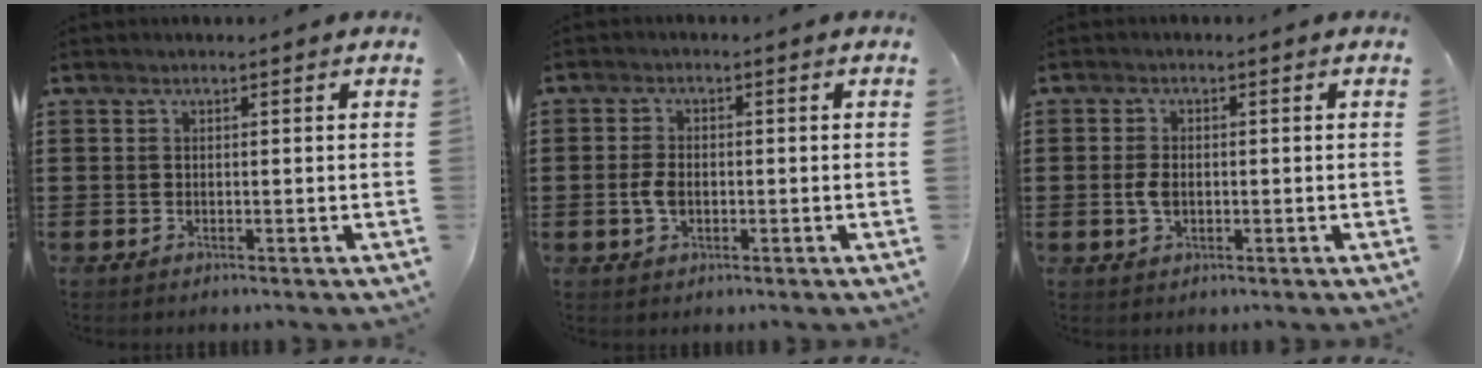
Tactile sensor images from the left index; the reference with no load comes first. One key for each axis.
{"total": 3.1, "fx": -0.5, "fy": 1.8, "fz": 2.4, "tx": -0.061, "ty": -0.002, "tz": -0.013}
{"total": 2.7, "fx": -0.2, "fy": 1.6, "fz": 2.2, "tx": -0.058, "ty": -0.002, "tz": -0.010}